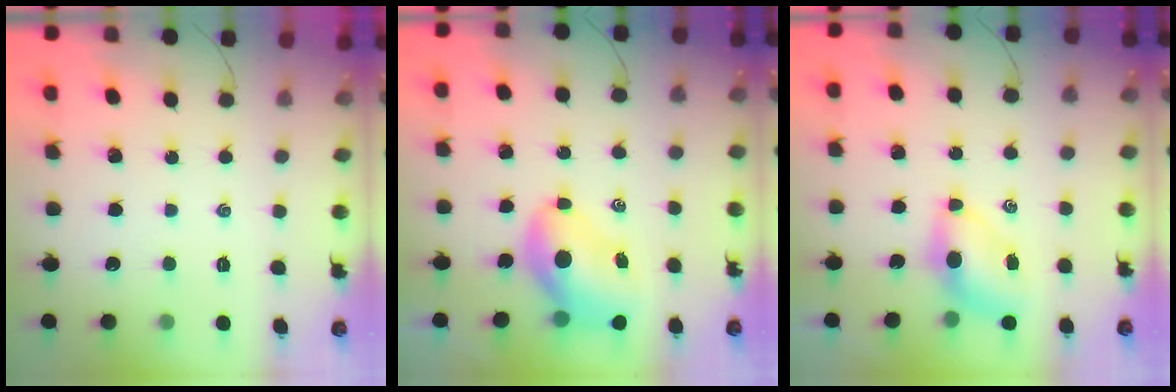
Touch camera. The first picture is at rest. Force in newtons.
{"total": 10.3, "press": 10.0, "slide": 2.6}
{"total": 6.6, "press": 6.5, "slide": 1.2}